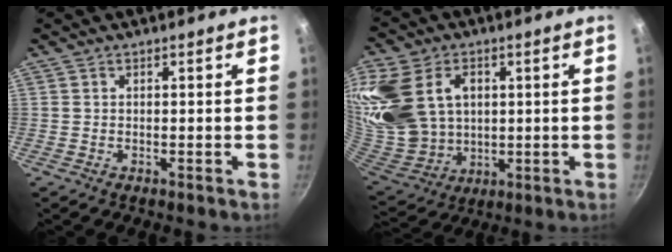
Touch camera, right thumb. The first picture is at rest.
{"total": 22.1, "force": [6.0, 16.2, 13.7], "torque": [-0.285, -0.015, 0.130]}